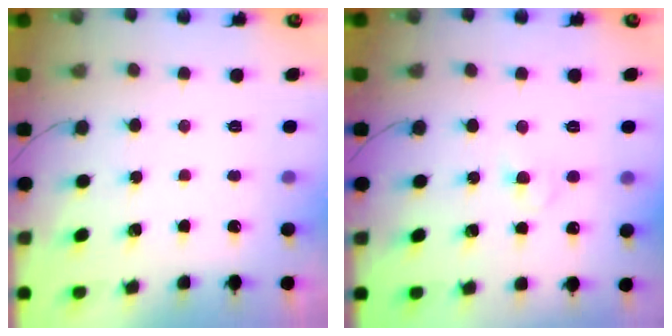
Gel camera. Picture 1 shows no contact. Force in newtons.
{"total": 2.0, "press": 1.8, "slide": 0.9}